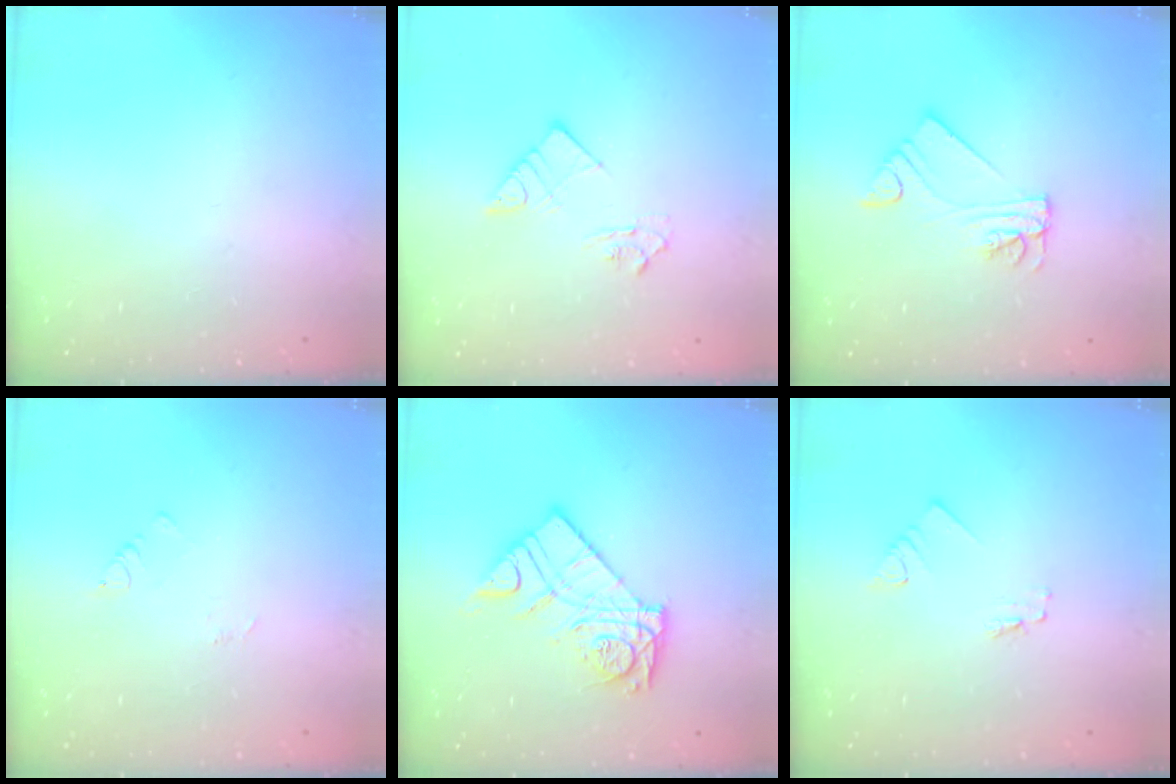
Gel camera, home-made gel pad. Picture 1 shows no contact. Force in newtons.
{"total": 7.6, "press": 7.5, "slide": 0.8}
{"total": 5.9, "press": 5.9, "slide": 0.7}
{"total": 2.4, "press": 2.4, "slide": 0.3}
{"total": 14.8, "press": 14.7, "slide": 1.6}
{"total": 1.2, "press": 1.2, "slide": 0.1}